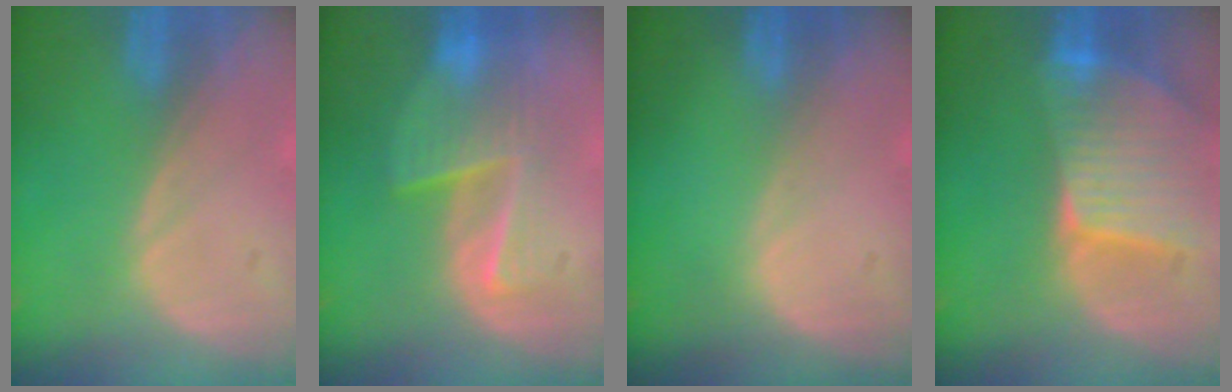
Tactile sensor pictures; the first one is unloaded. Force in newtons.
{"total": 6.7, "press": 6.4, "slide": 2.0}
{"total": 0.0}
{"total": 9.5, "press": 8.4, "slide": 4.5}